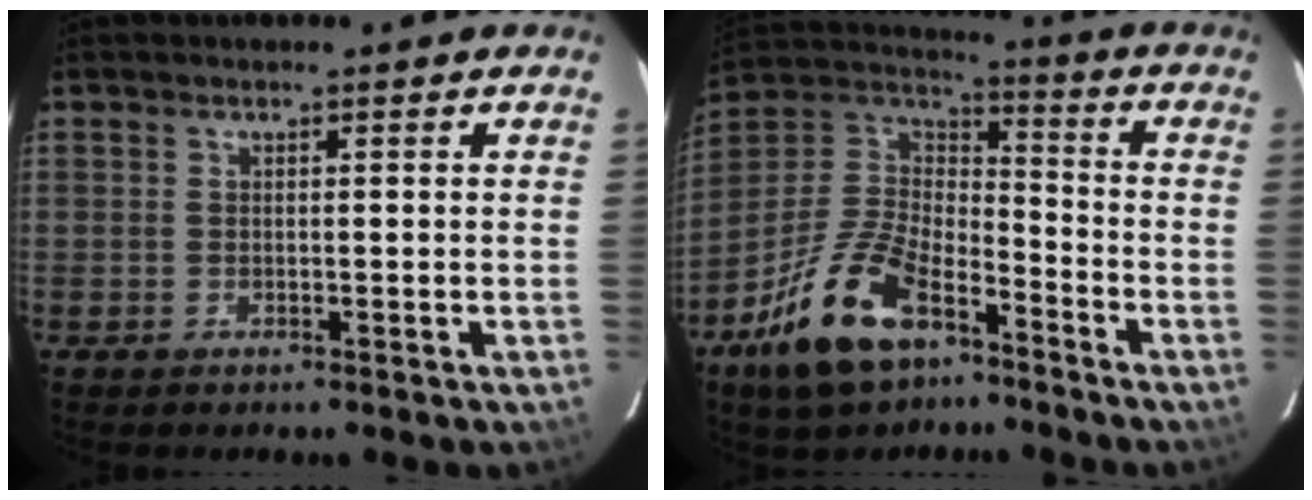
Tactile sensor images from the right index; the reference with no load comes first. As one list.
[{"total": 18.2, "force": [-10.8, 8.8, 11.7], "torque": [-0.253, -0.002, -0.198]}]